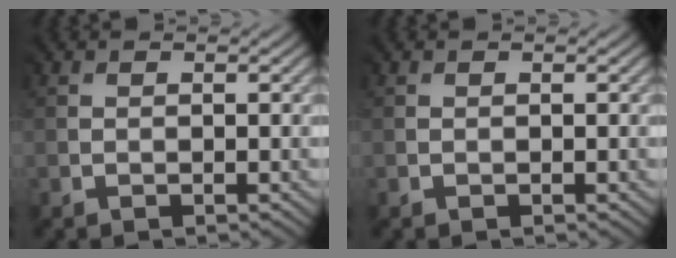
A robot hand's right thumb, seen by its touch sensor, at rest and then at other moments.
{"total": 0.0}